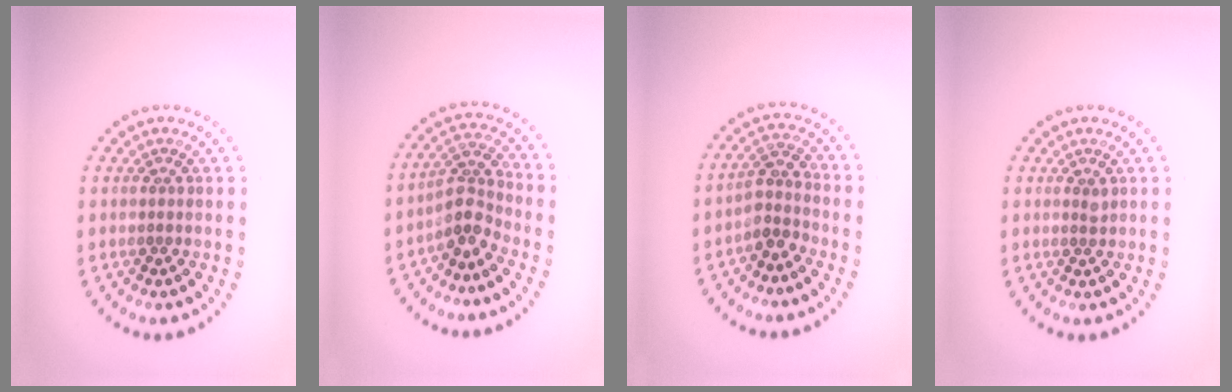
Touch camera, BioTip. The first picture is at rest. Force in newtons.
{"total": 2.9, "press": 2.1, "slide": 1.9}
{"total": 2.5, "press": 2.0, "slide": 1.5}
{"total": 0.6, "press": 0.5, "slide": 0.3}